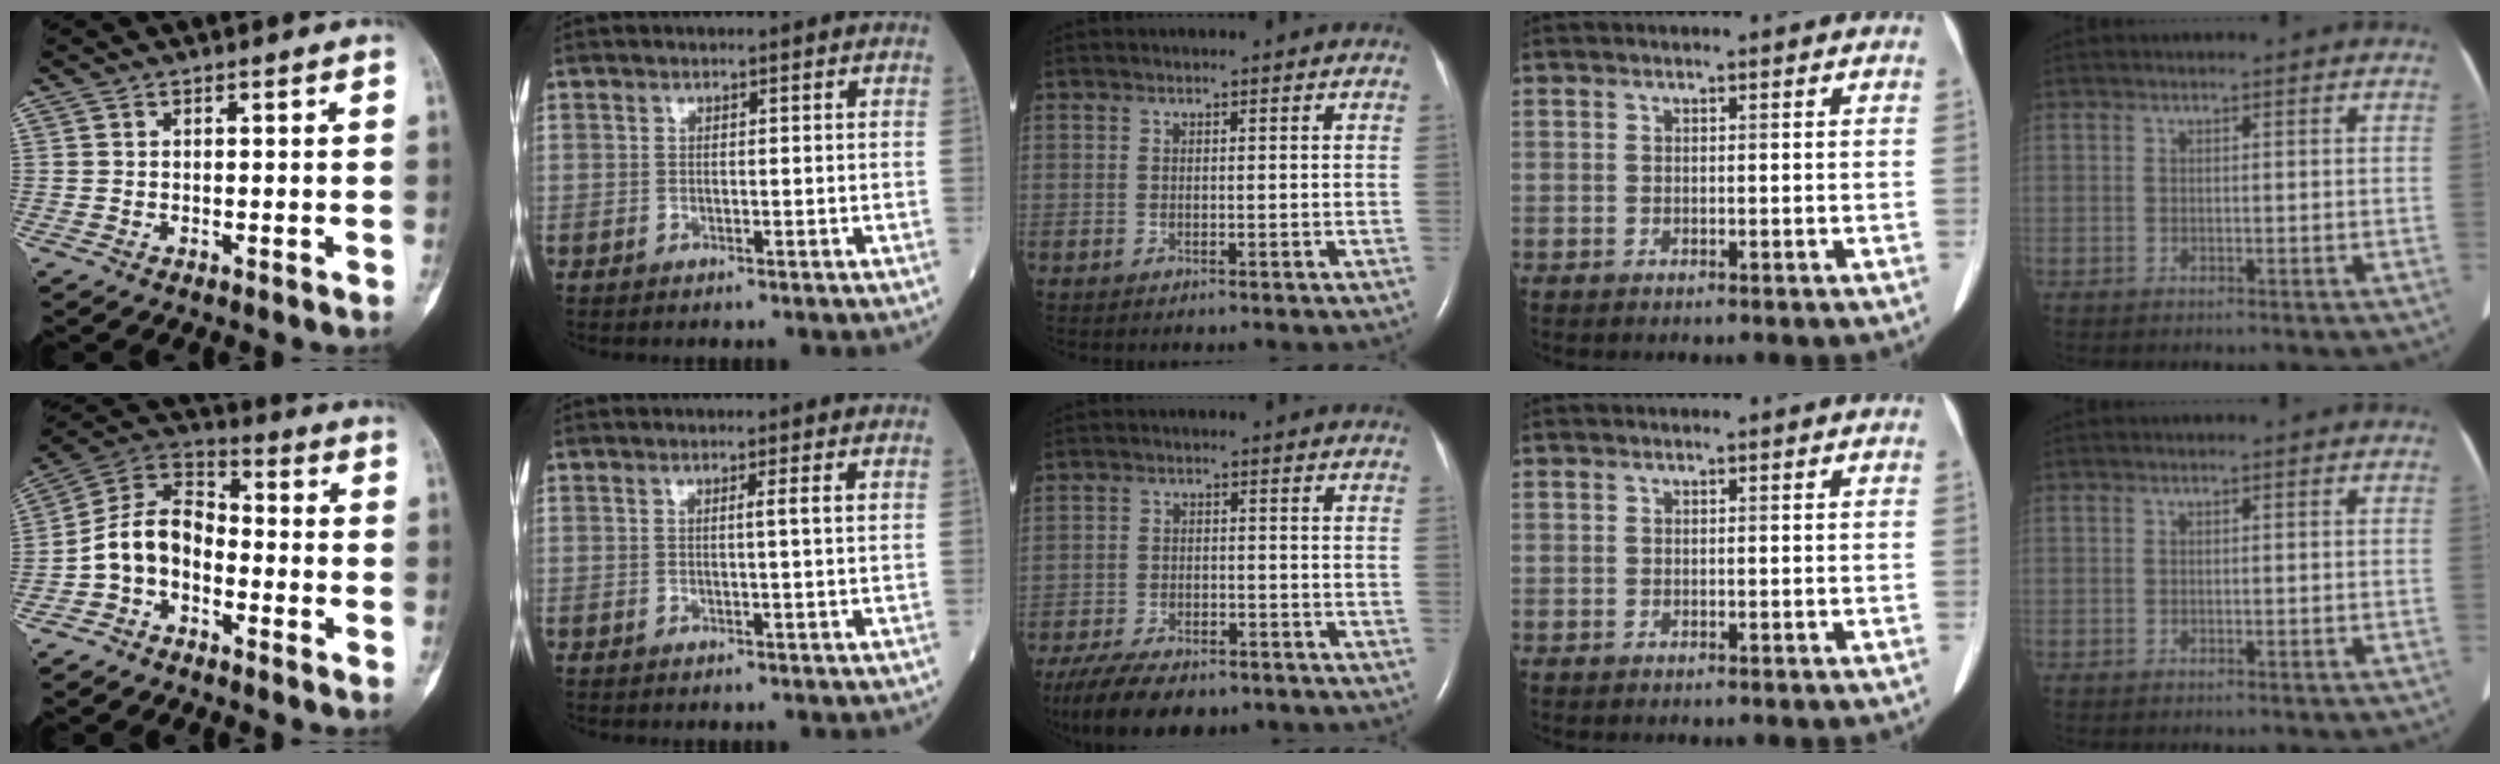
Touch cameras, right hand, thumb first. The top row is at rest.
{"thumb": {"total": 9.6, "force": [-3.4, 6.6, 6.1], "torque": [-0.103, 0.059, -0.080]}, "index": {"total": 1.5, "force": [0.5, -0.5, 1.3], "torque": [-0.026, -0.003, 0.008]}, "middle": {"total": 13.5, "force": [-10.4, 5.1, 6.9], "torque": [-0.135, -0.012, -0.156]}}